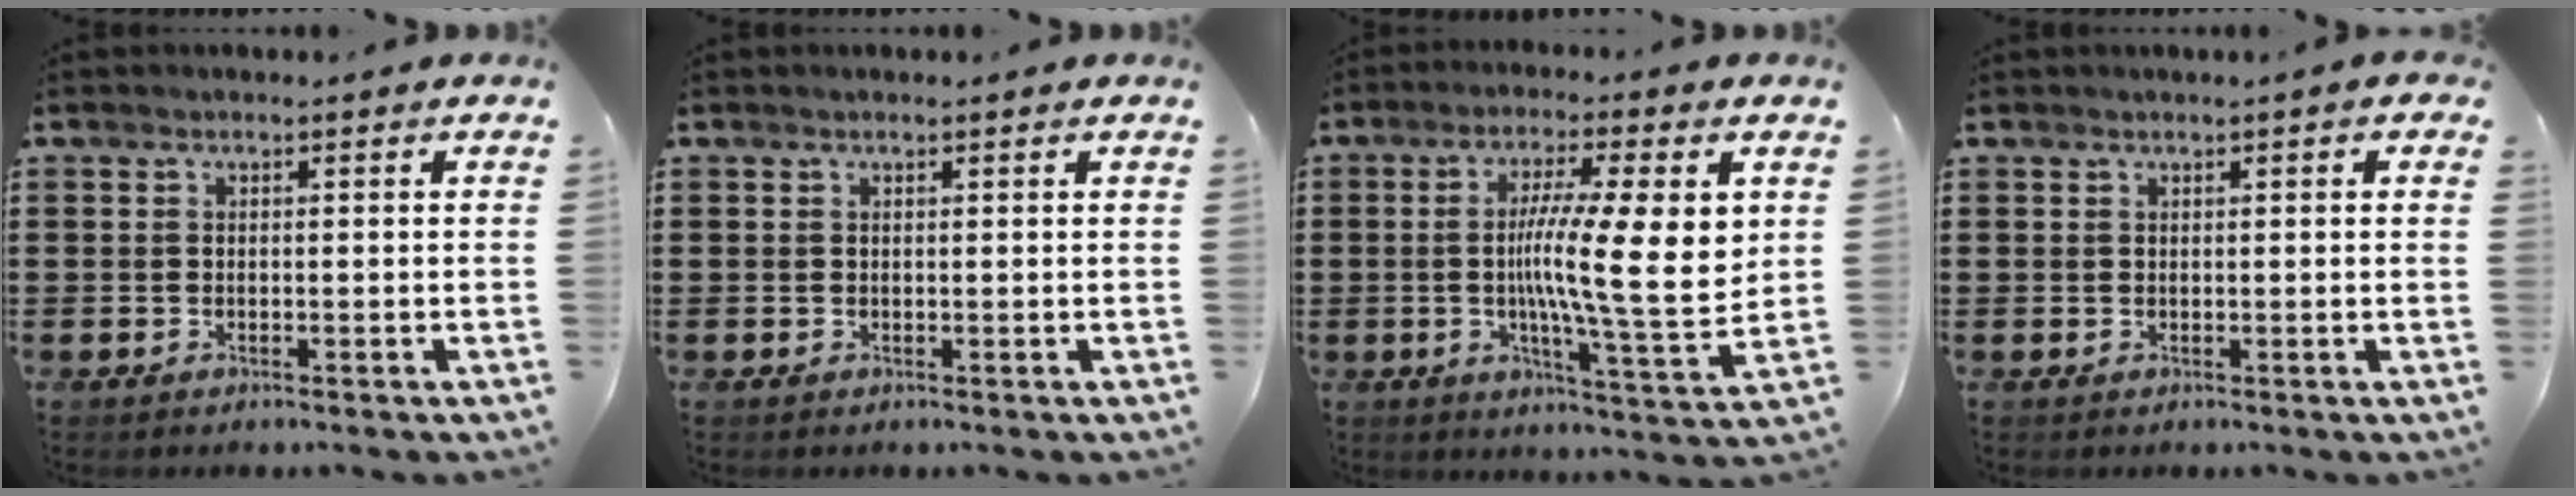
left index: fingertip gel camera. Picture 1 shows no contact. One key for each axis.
{"total": 0.0}
{"total": 13.2, "fx": 1.8, "fy": 2.1, "fz": 12.9, "tx": -0.208, "ty": -0.012, "tz": 0.026}
{"total": 0.8, "fx": 0.4, "fy": 0.0, "fz": 0.7, "tx": -0.013, "ty": 0.001, "tz": 0.008}